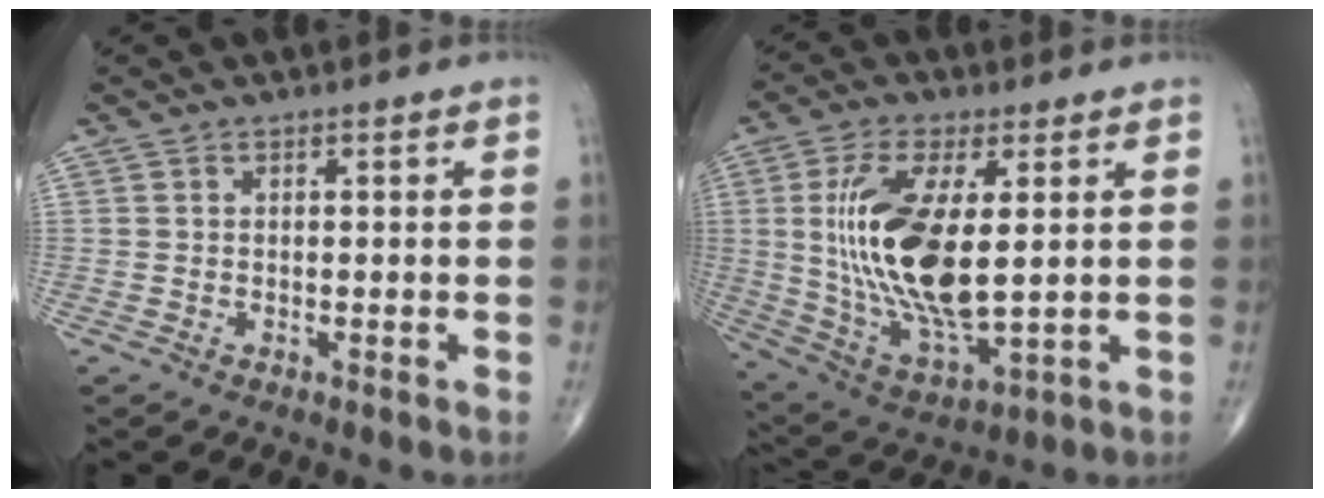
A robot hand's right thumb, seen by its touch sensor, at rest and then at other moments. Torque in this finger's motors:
{"motor_torque": [1.08, 3.92, 1.84, 0.17, 0.27]}